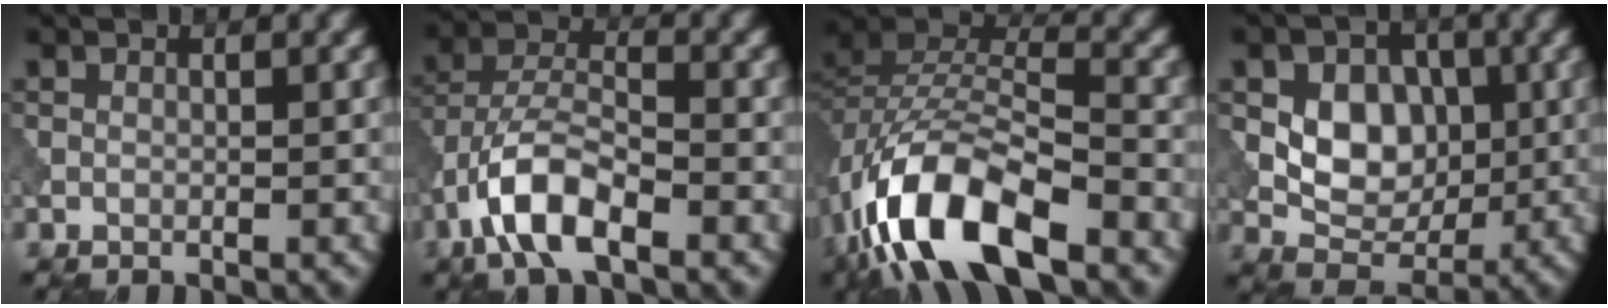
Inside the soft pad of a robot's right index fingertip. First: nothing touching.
{"total": 7.1, "force": [-3.8, 2.9, 5.2], "torque": [-0.097, 0.007, -0.081]}
{"total": 12.2, "force": [-7.0, 5.0, 8.7], "torque": [-0.168, -0.003, -0.138]}
{"total": 6.0, "force": [0.4, 4.5, 4.0], "torque": [-0.061, -0.003, 0.006]}